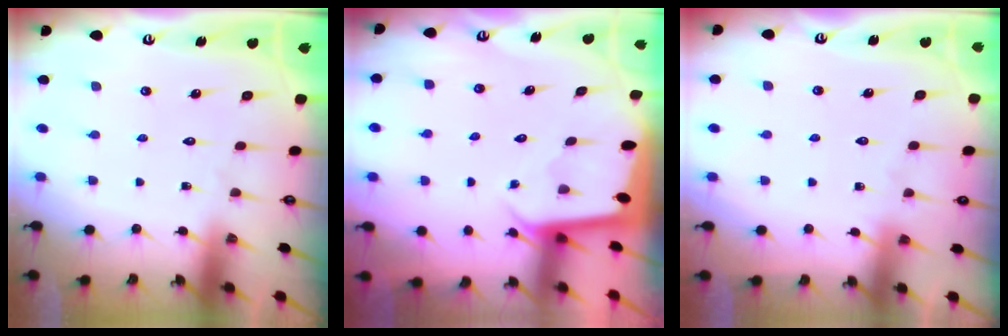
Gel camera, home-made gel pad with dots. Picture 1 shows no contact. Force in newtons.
{"total": 1.9, "press": 1.9, "slide": 0.1}
{"total": 2.8, "press": 2.7, "slide": 0.5}